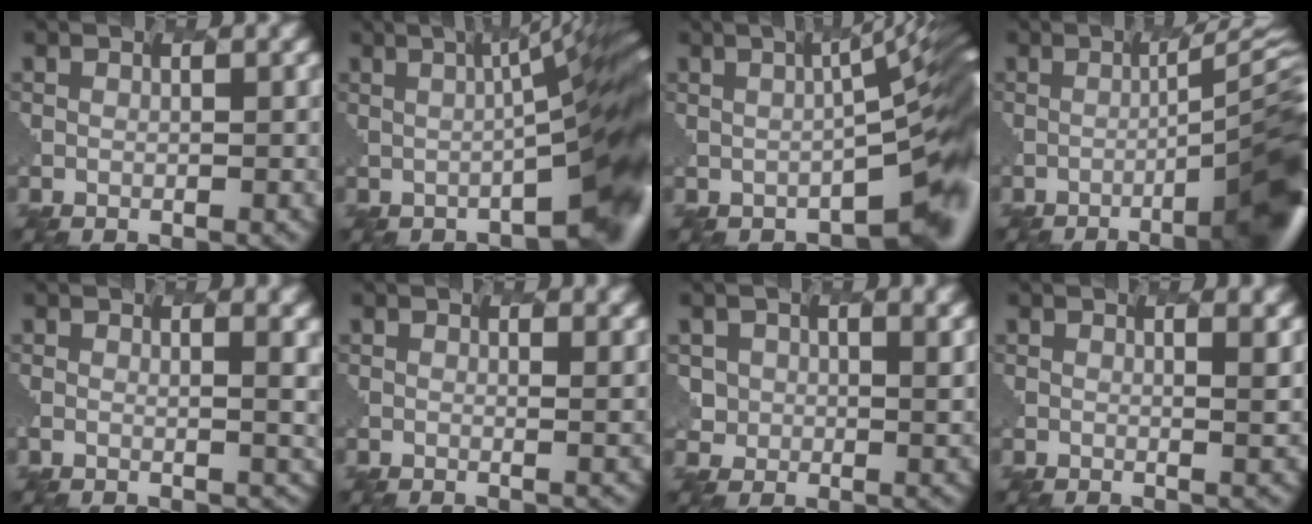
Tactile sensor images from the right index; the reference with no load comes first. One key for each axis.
{"total": 9.6, "fx": 0.0, "fy": 1.5, "fz": 9.5, "tx": -0.094, "ty": 0.031, "tz": -0.012}
{"total": 8.2, "fx": -0.5, "fy": 1.5, "fz": 8.0, "tx": -0.097, "ty": 0.014, "tz": -0.018}
{"total": 10.7, "fx": -4.3, "fy": 2.1, "fz": 9.5, "tx": -0.088, "ty": 0.015, "tz": -0.074}
{"total": 1.8, "fx": 0.7, "fy": 0.5, "fz": 1.6, "tx": 0.001, "ty": 0.012, "tz": -0.002}
{"total": 1.2, "fx": 0.8, "fy": -0.7, "fz": -0.6, "tx": 0.014, "ty": 0.015, "tz": -0.004}
{"total": 2.4, "fx": 1.8, "fy": 1.5, "fz": -0.3, "tx": -0.010, "ty": 0.009, "tz": 0.011}
{"total": 1.2, "fx": 1.2, "fy": -0.4, "fz": 0.0, "tx": 0.003, "ty": 0.020, "tz": -0.010}